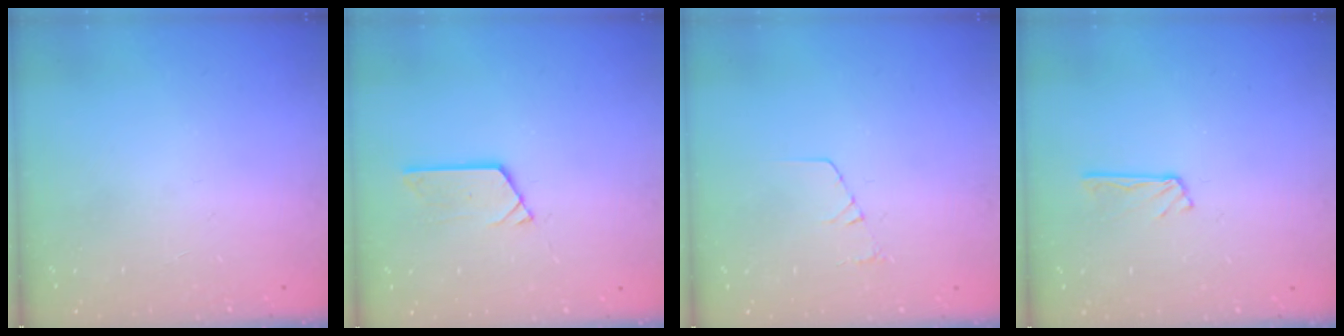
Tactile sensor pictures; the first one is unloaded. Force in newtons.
{"total": 2.7, "press": 2.7, "slide": 0.0}
{"total": 3.4, "press": 3.4, "slide": 0.2}
{"total": 3.7, "press": 3.7, "slide": 0.4}